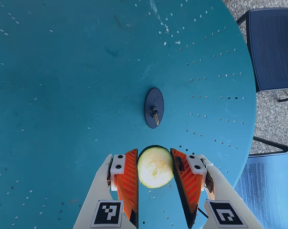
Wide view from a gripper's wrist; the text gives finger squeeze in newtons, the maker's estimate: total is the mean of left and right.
{"total": 13.2, "left": 13.9, "right": 12.5}